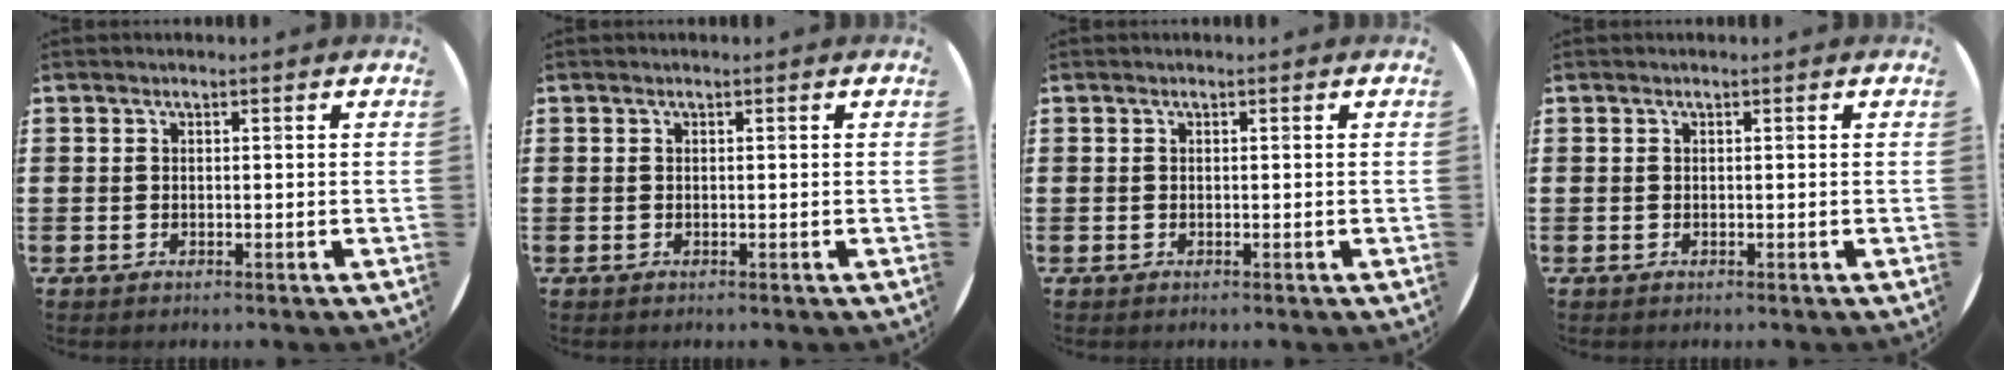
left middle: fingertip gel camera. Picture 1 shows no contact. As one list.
[{"total": 0.0}, {"total": 0.0}, {"total": 0.0}]